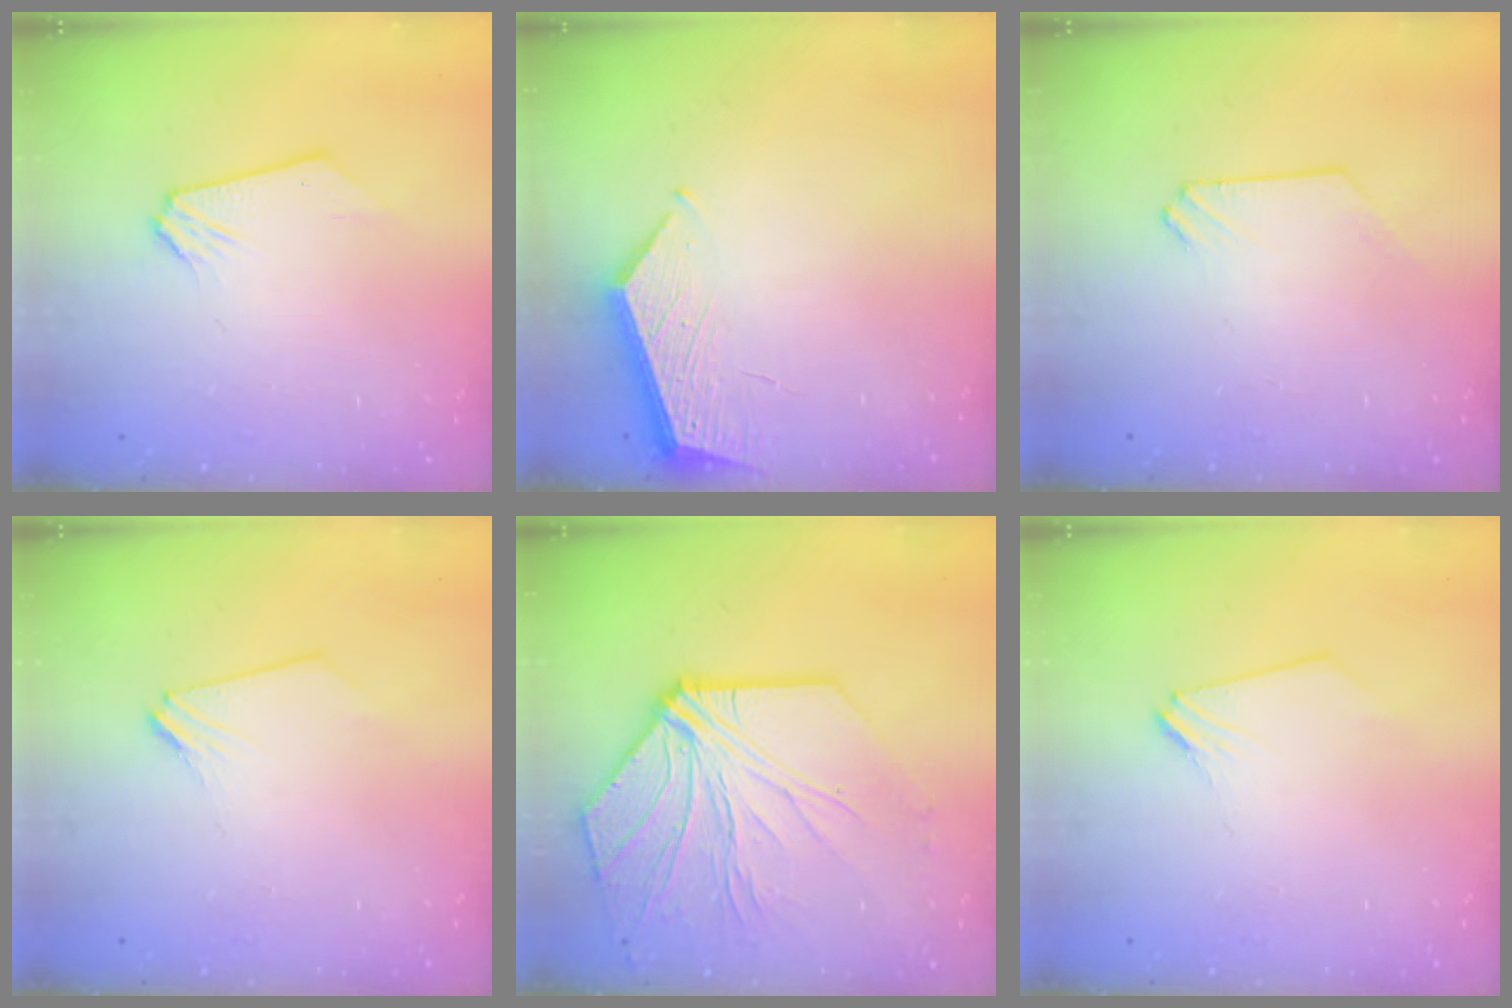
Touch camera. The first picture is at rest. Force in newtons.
{"total": 5.0, "press": 5.0, "slide": 0.2}
{"total": 0.0}
{"total": 2.0, "press": 2.0, "slide": 0.2}
{"total": 13.5, "press": 13.4, "slide": 1.5}
{"total": 2.0, "press": 2.0, "slide": 0.2}